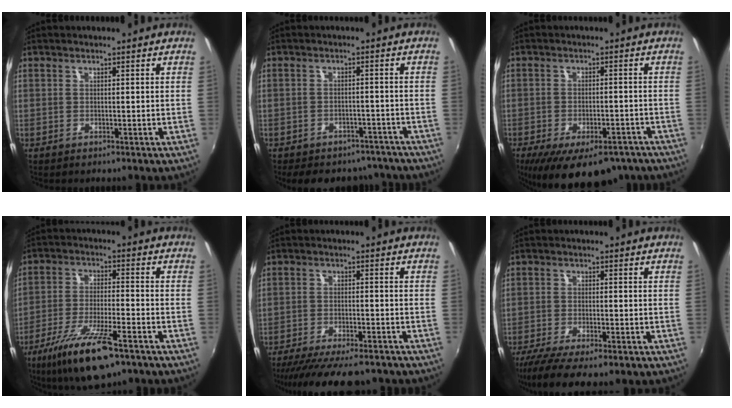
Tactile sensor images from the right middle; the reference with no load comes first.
{"total": 13.7, "force": [-11.3, 6.3, 4.7], "torque": [-0.105, 0.008, -0.134]}
{"total": 17.8, "force": [-12.5, 7.5, 10.3], "torque": [-0.195, -0.034, -0.169]}
{"total": 13.8, "force": [-8.9, 3.5, 9.9], "torque": [-0.207, -0.035, -0.160]}
{"total": 14.7, "force": [-12.5, 2.9, 7.2], "torque": [-0.147, -0.035, -0.187]}
{"total": 9.1, "force": [-6.8, 1.6, 5.9], "torque": [-0.136, -0.039, -0.117]}